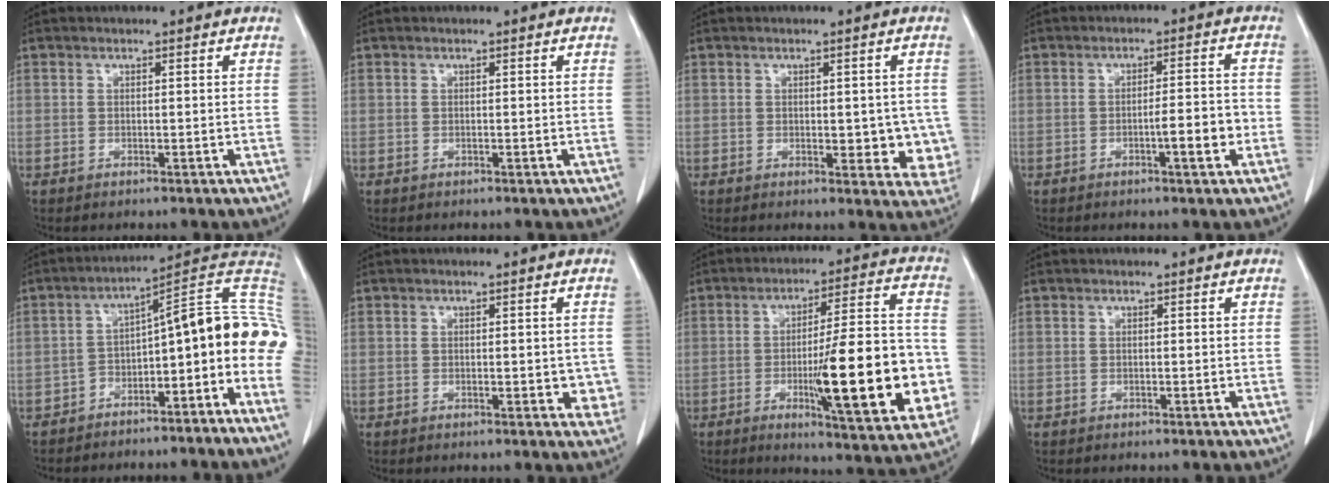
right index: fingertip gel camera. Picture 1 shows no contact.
{"total": 0.0}
{"total": 7.2, "force": [-0.7, 3.4, 6.3], "torque": [-0.052, -0.004, -0.004]}
{"total": 5.1, "force": [-1.9, 0.5, 4.7], "torque": [-0.065, 0.006, -0.026]}
{"total": 17.9, "force": [-8.7, 5.3, 14.7], "torque": [-0.159, 0.074, -0.121]}
{"total": 3.4, "force": [-0.5, 1.6, 3.0], "torque": [-0.019, -0.001, -0.005]}
{"total": 19.8, "force": [-4.3, 2.7, 19.2], "torque": [-0.250, 0.004, -0.054]}
{"total": 0.0}